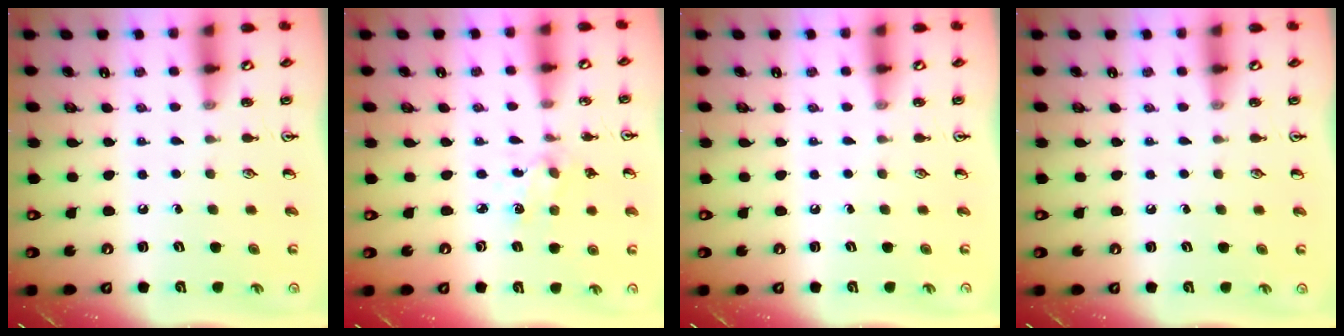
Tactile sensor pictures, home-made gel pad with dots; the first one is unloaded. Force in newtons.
{"total": 1.9, "press": 1.9, "slide": 0.4}
{"total": 0.0}
{"total": 0.0}